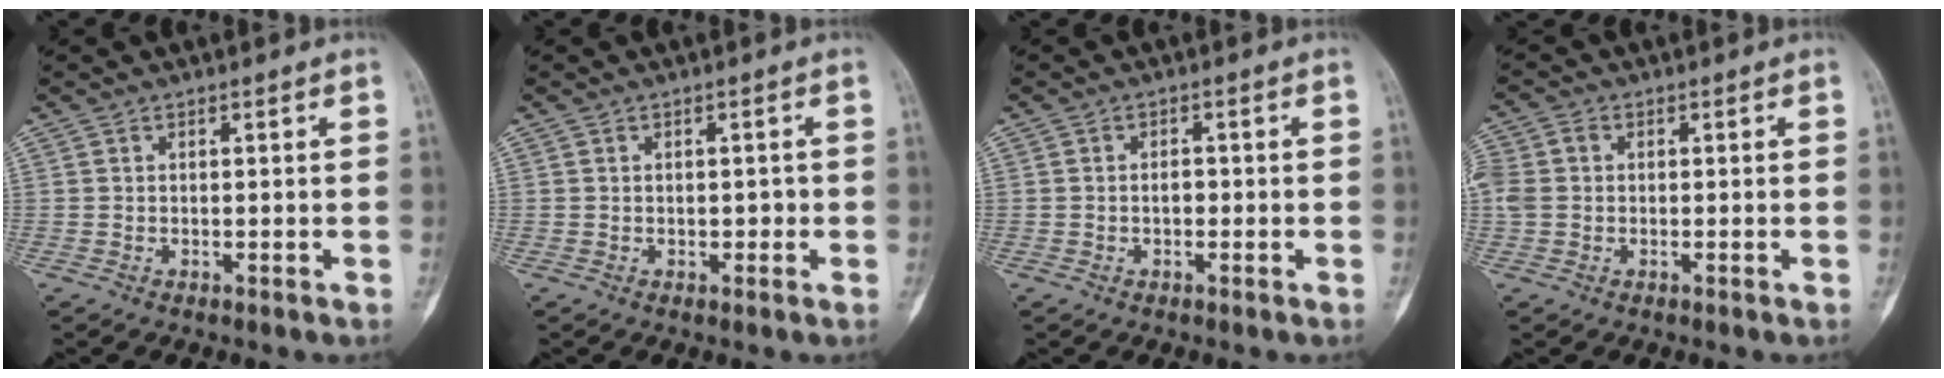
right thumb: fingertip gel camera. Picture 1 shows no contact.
{"total": 1.7, "force": [-0.1, 1.1, 1.3], "torque": [-0.010, 0.001, -0.002]}
{"total": 1.8, "force": [-0.3, 1.1, 1.3], "torque": [-0.016, 0.004, -0.006]}
{"total": 6.6, "force": [0.5, 5.3, 3.9], "torque": [-0.105, 0.018, 0.012]}